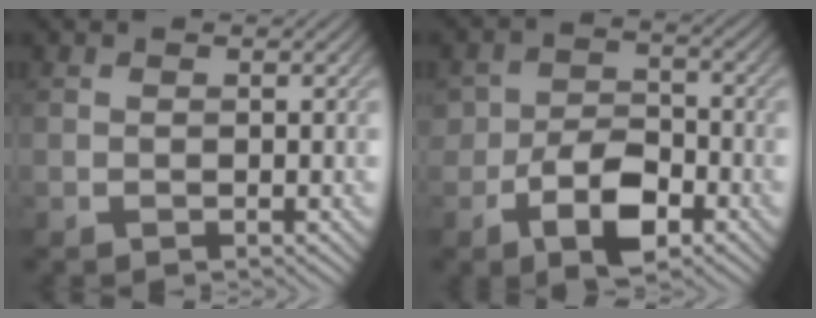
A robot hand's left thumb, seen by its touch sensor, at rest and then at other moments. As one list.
[{"total": 6.3, "force": [-3.1, 3.8, 4.0], "torque": [-0.068, -0.002, -0.062]}]